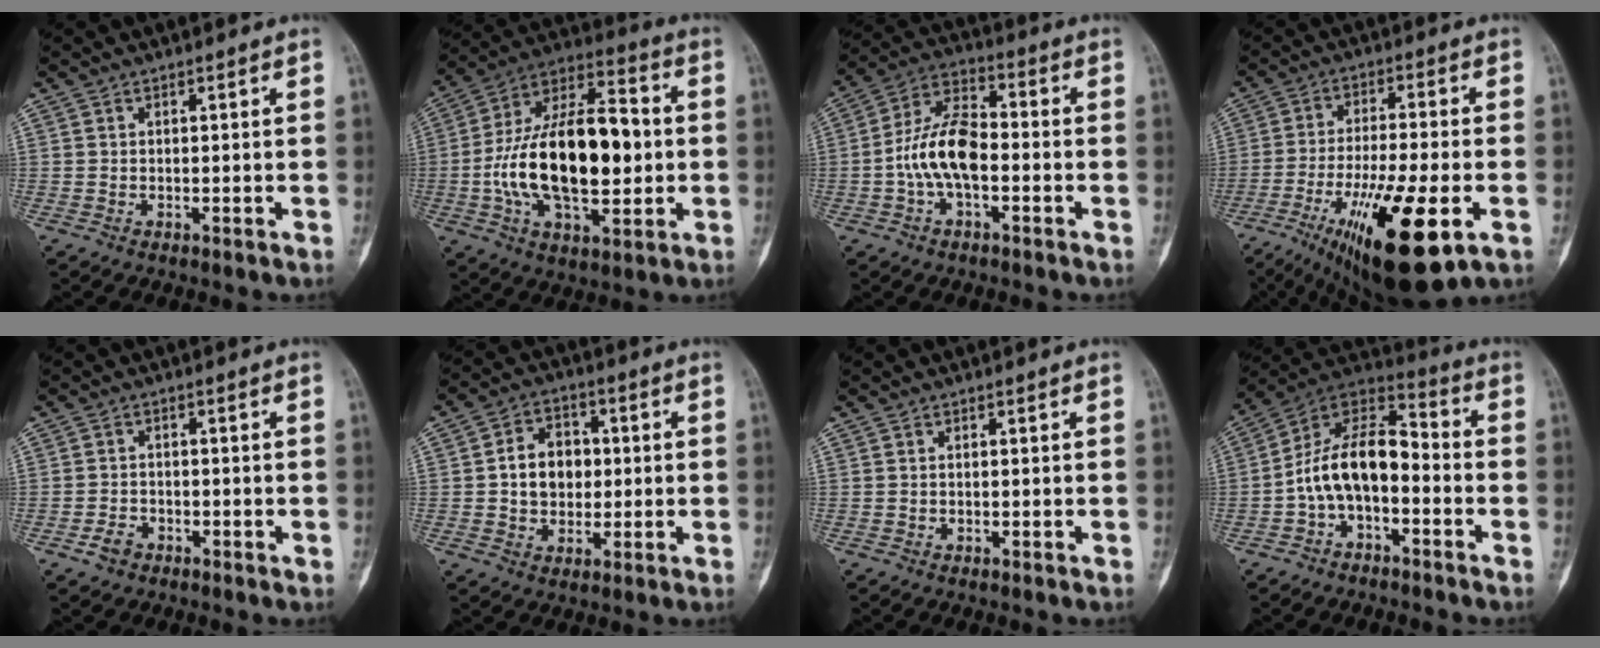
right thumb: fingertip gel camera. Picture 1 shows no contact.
{"total": 24.8, "force": [-1.3, 12.5, 21.3], "torque": [-0.359, 0.029, -0.020]}
{"total": 11.7, "force": [-2.1, 6.0, 9.8], "torque": [-0.190, 0.040, -0.047]}
{"total": 20.2, "force": [-8.1, 5.4, 17.7], "torque": [-0.296, -0.006, -0.121]}
{"total": 2.4, "force": [-1.5, 1.8, 0.7], "torque": [-0.010, 0.012, -0.027]}
{"total": 9.2, "force": [0.4, 7.1, 5.8], "torque": [-0.062, 0.014, 0.002]}
{"total": 0.0}
{"total": 13.5, "force": [-3.1, 7.6, 10.6], "torque": [-0.171, 0.070, -0.065]}